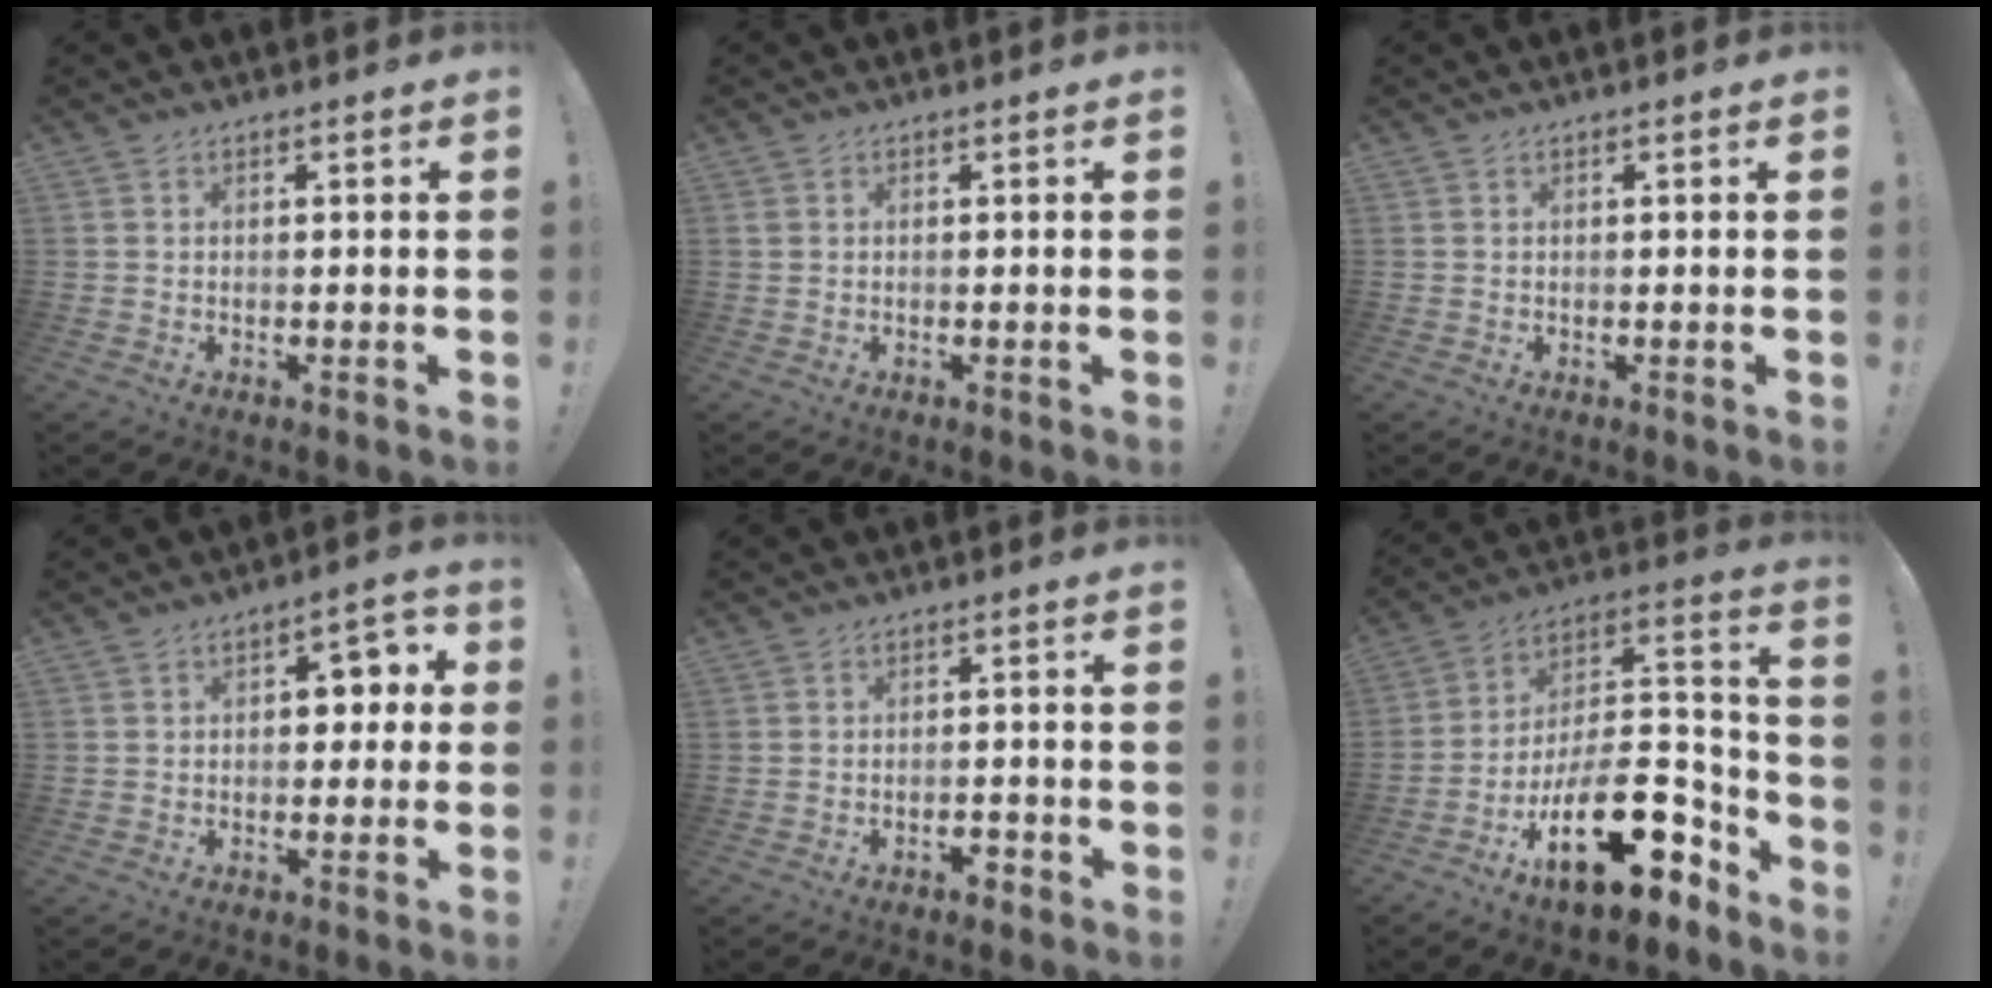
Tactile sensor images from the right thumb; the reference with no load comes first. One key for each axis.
{"total": 0.8, "fx": 0.3, "fy": 0.6, "fz": 0.4, "tx": -0.015, "ty": 0.005, "tz": 0.008}
{"total": 0.0}
{"total": 8.8, "fx": 1.2, "fy": 6.2, "fz": 6.0, "tx": -0.069, "ty": -0.006, "tz": 0.020}
{"total": 2.4, "fx": -1.9, "fy": 0.8, "fz": 1.1, "tx": -0.020, "ty": 0.008, "tz": -0.032}
{"total": 25.5, "fx": -11.3, "fy": 11.8, "fz": 19.6, "tx": -0.303, "ty": 0.064, "tz": -0.171}